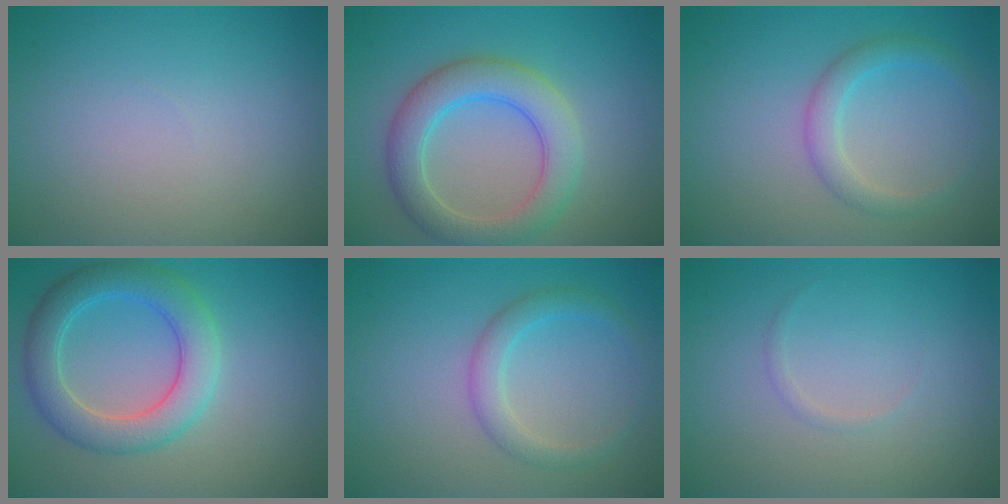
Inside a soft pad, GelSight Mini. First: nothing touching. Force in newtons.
{"total": 5.4, "press": 5.4, "slide": 0.3}
{"total": 2.4, "press": 2.4, "slide": 0.2}
{"total": 5.2, "press": 5.2, "slide": 0.3}
{"total": 2.4, "press": 2.4, "slide": 0.2}
{"total": 0.5, "press": 0.5, "slide": 0.0}